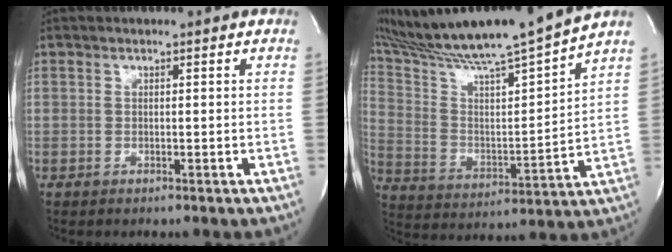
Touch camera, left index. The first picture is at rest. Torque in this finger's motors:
{"motor_torque": [-0.16, -0.56, 0.15, 0.15]}